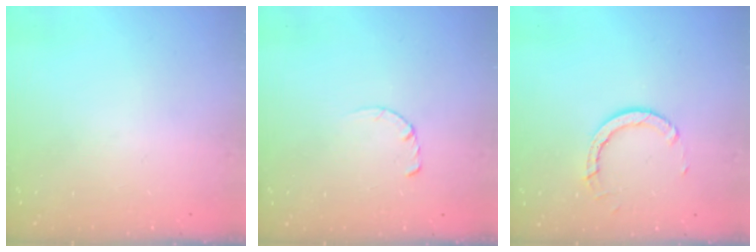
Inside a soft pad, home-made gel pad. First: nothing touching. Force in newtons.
{"total": 2.8, "press": 2.8, "slide": 0.4}
{"total": 4.9, "press": 4.9, "slide": 0.5}